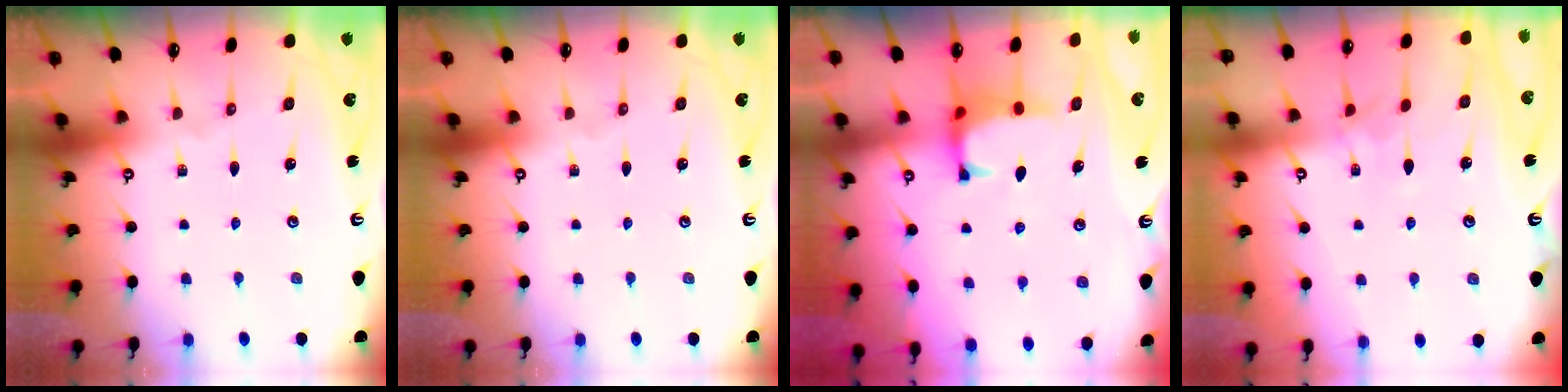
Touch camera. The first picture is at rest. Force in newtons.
{"total": 0.0}
{"total": 0.9, "press": 0.5, "slide": 0.8}
{"total": 1.4, "press": 1.3, "slide": 0.5}